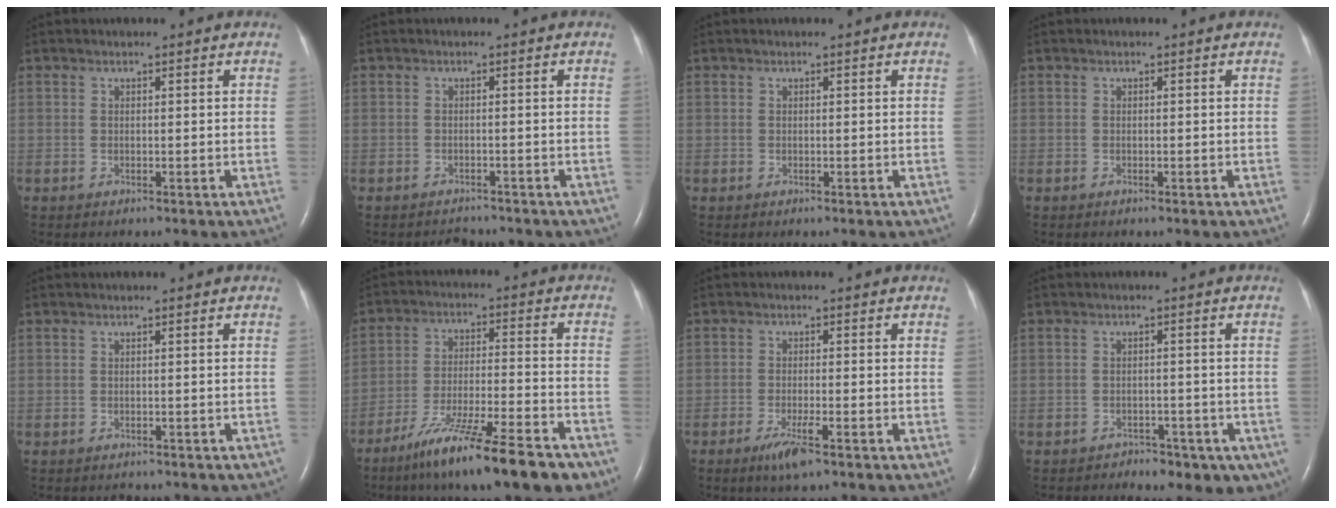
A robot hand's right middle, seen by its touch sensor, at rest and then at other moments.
{"total": 2.3, "force": [-2.2, 0.8, 0.1], "torque": [-0.006, -0.004, -0.028]}
{"total": 0.0}
{"total": 0.0}
{"total": 3.4, "force": [-3.0, 1.3, 1.0], "torque": [-0.011, -0.003, -0.029]}
{"total": 16.7, "force": [-12.2, 1.4, 11.4], "torque": [-0.172, -0.030, -0.202]}
{"total": 3.9, "force": [-2.4, 0.2, 3.1], "torque": [-0.065, -0.009, -0.045]}
{"total": 6.4, "force": [-4.3, 4.1, 2.3], "torque": [-0.018, 0.016, -0.054]}